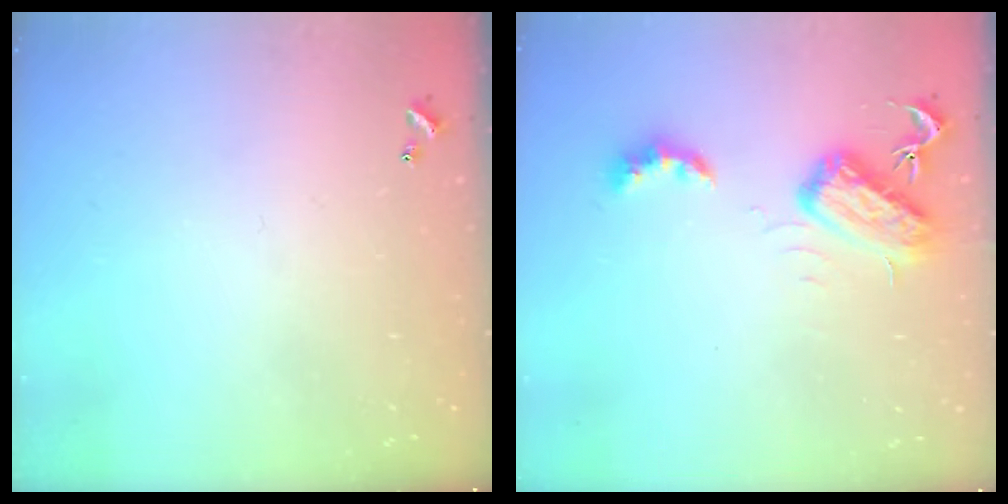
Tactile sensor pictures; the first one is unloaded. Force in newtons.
{"total": 5.9, "press": 5.9, "slide": 0.7}